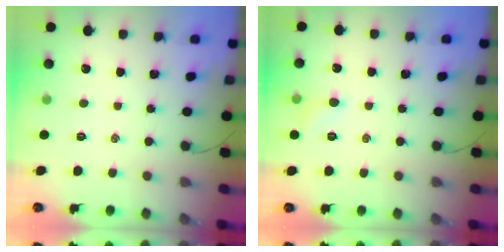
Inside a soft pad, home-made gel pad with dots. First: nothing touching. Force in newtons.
{"total": 4.3, "press": 4.1, "slide": 1.3}